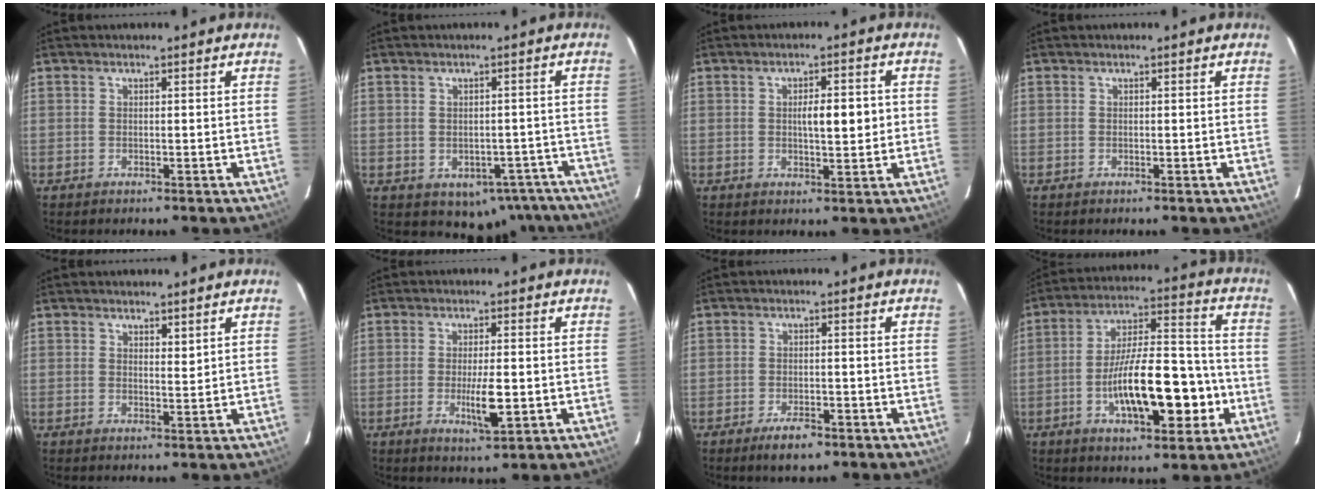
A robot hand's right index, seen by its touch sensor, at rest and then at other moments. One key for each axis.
{"total": 9.8, "fx": -6.2, "fy": 6.6, "fz": 3.6, "tx": -0.029, "ty": 0.015, "tz": -0.072}
{"total": 5.2, "fx": 0.4, "fy": 1.4, "fz": 5.0, "tx": -0.077, "ty": 0.005, "tz": 0.008}
{"total": 0.0}
{"total": 1.5, "fx": 1.2, "fy": 0.4, "fz": 0.8, "tx": -0.012, "ty": -0.007, "tz": 0.021}
{"total": 5.5, "fx": -1.3, "fy": 0.8, "fz": 5.2, "tx": -0.093, "ty": -0.010, "tz": -0.019}
{"total": 3.9, "fx": -2.7, "fy": 1.4, "fz": 2.5, "tx": -0.047, "ty": -0.001, "tz": -0.042}
{"total": 16.5, "fx": -4.7, "fy": 5.0, "fz": 15.0, "tx": -0.251, "ty": 0.019, "tz": -0.072}